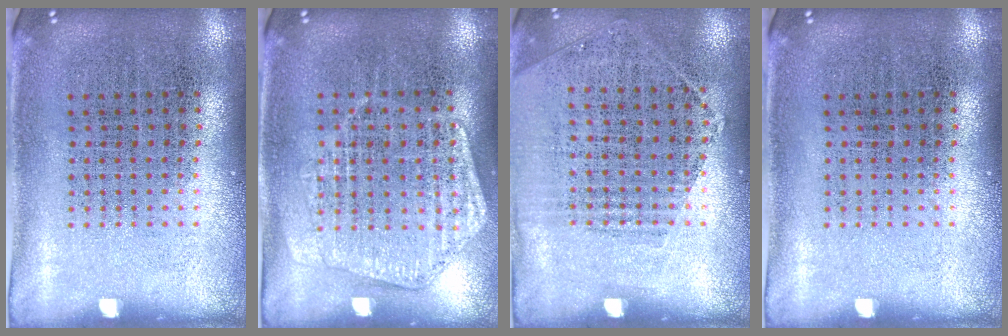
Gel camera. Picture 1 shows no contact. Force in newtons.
{"total": 1.4, "press": 1.4, "slide": 0.4}
{"total": 1.1, "press": 1.0, "slide": 0.6}
{"total": 0.0}